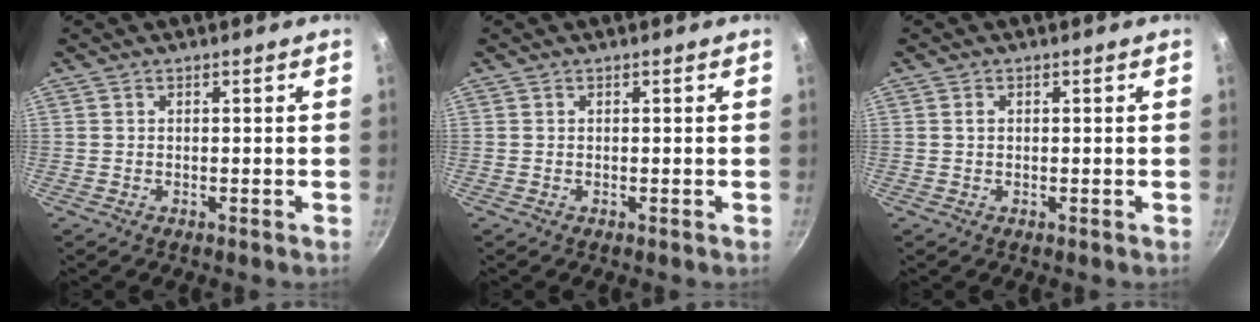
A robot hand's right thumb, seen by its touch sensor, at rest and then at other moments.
{"total": 0.0}
{"total": 0.6, "force": [0.1, 0.5, 0.4], "torque": [-0.007, 0.003, 0.003]}